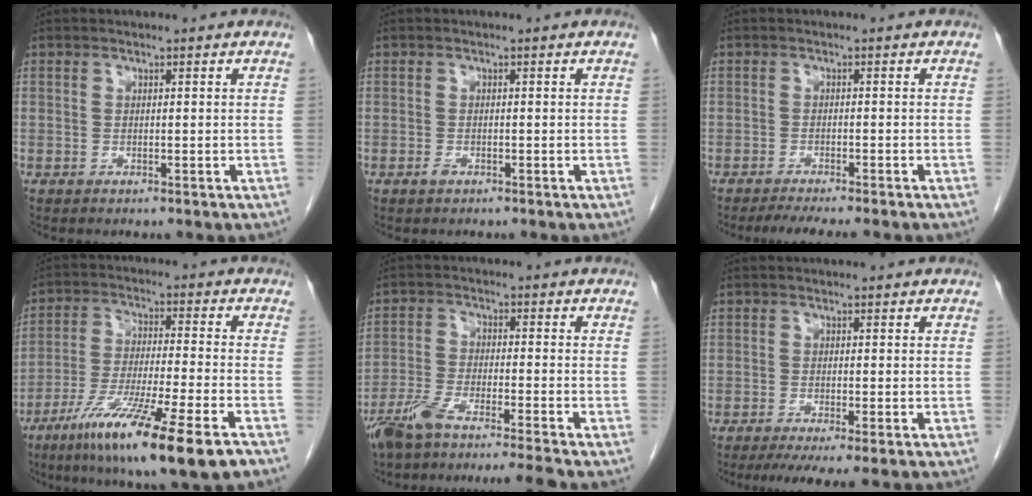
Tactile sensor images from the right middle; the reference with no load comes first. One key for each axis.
{"total": 0.7, "fx": -0.4, "fy": 0.3, "fz": 0.4, "tx": -0.009, "ty": 0.001, "tz": -0.006}
{"total": 6.3, "fx": -5.3, "fy": 0.5, "fz": 3.3, "tx": -0.040, "ty": -0.008, "tz": -0.081}
{"total": 17.3, "fx": -10.4, "fy": 0.3, "fz": 13.9, "tx": -0.227, "ty": -0.052, "tz": -0.177}
{"total": 10.6, "fx": -9.0, "fy": -1.3, "fz": 5.4, "tx": -0.082, "ty": -0.020, "tz": -0.149}
{"total": 6.1, "fx": -4.4, "fy": 0.4, "fz": 4.3, "tx": -0.057, "ty": -0.016, "tz": -0.069}